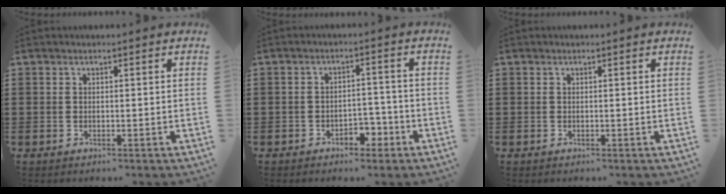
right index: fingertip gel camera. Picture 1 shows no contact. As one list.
[{"total": 3.3, "force": [-2.3, 1.8, 1.6], "torque": [-0.029, 0.007, -0.046]}, {"total": 0.0}]